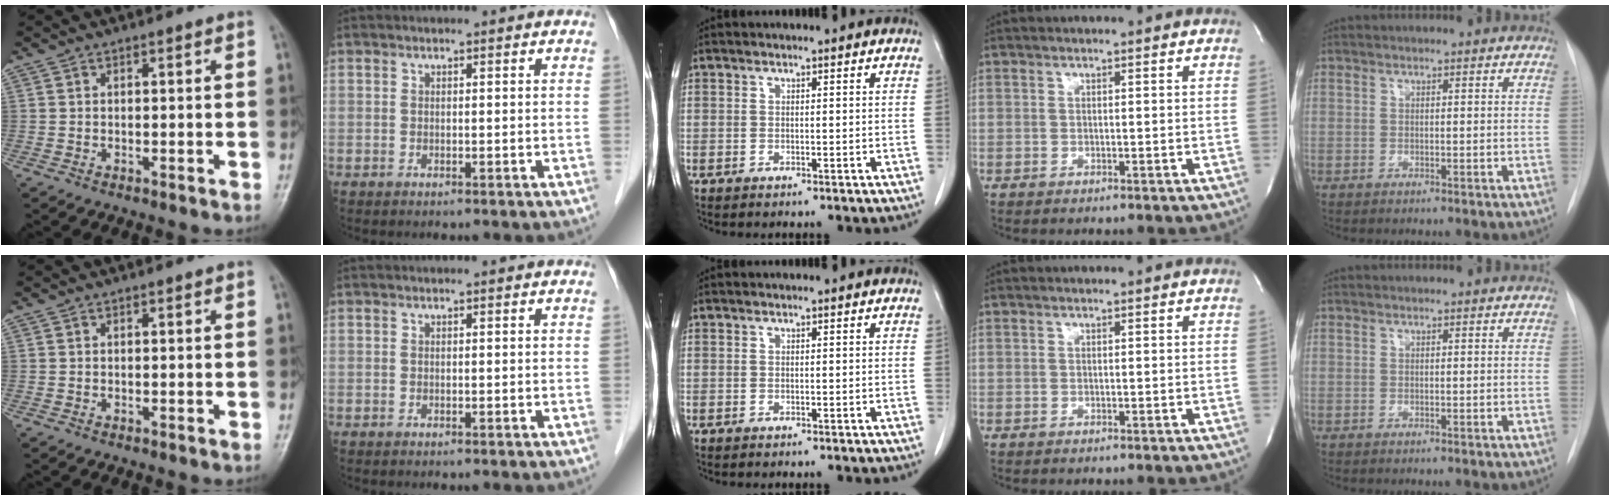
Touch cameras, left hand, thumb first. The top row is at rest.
{}